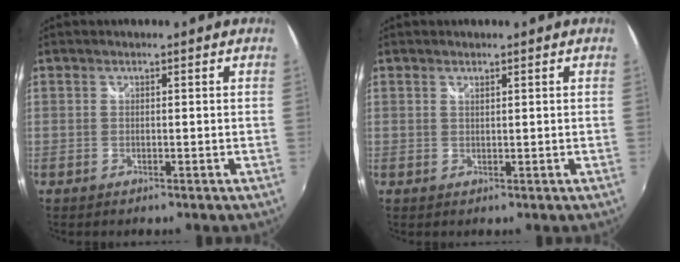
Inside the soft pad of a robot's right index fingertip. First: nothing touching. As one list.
[{"total": 0.6, "force": [0.5, 0.1, 0.3], "torque": [-0.004, 0.000, 0.009]}]